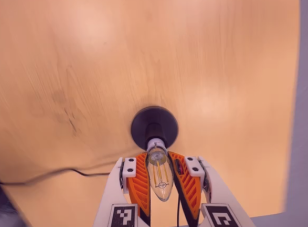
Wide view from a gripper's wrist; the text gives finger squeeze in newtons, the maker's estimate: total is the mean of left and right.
{"total": 18.7, "left": 17.7, "right": 19.7}